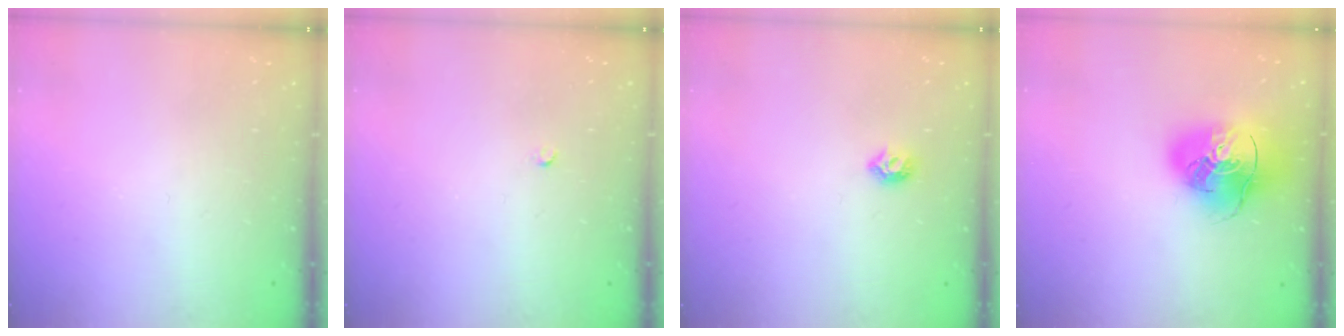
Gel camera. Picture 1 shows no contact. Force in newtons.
{"total": 2.0, "press": 2.0, "slide": 0.3}
{"total": 5.5, "press": 5.4, "slide": 1.2}
{"total": 17.7, "press": 17.5, "slide": 2.5}